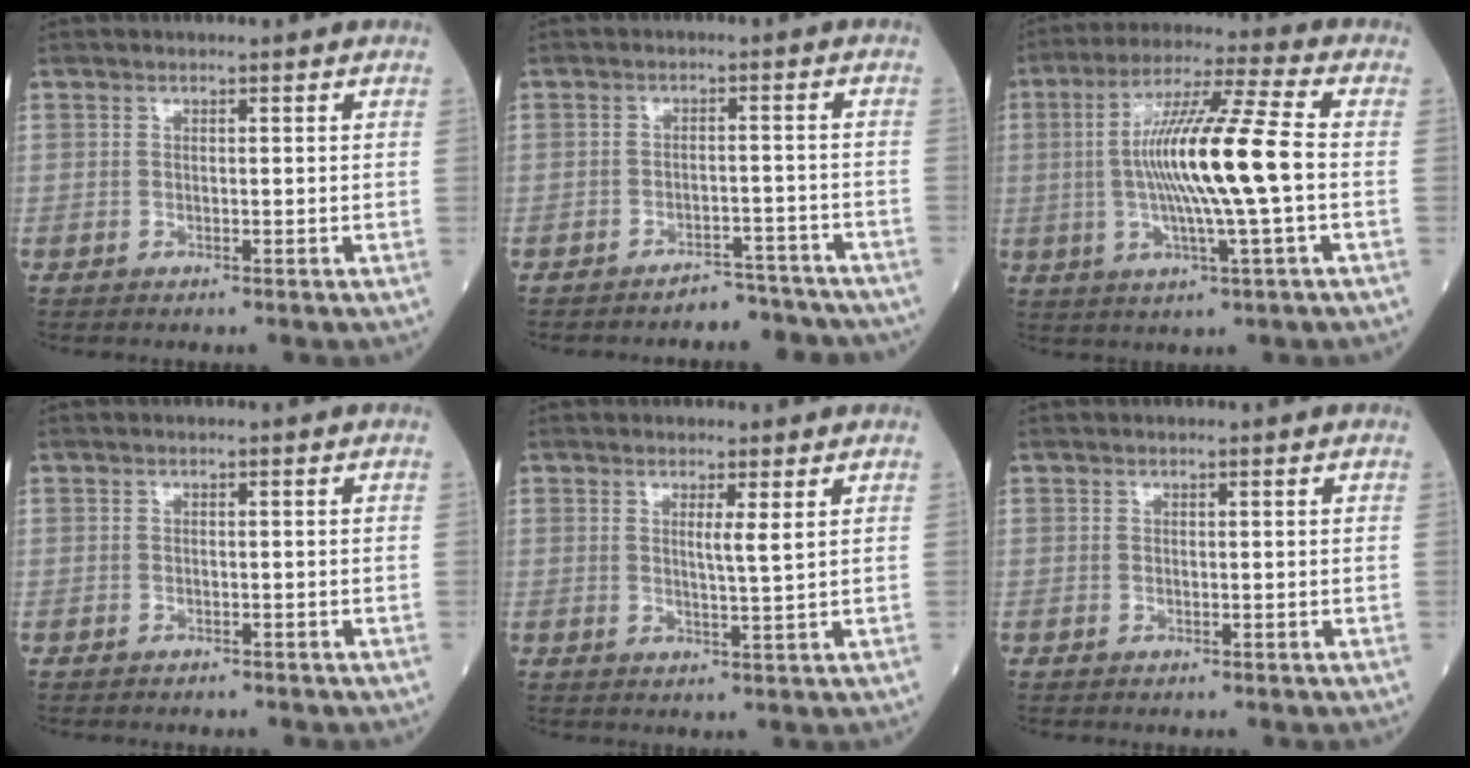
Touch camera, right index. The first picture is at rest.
{"total": 6.8, "force": [-6.4, 2.1, 0.7], "torque": [0.010, 0.016, -0.080]}
{"total": 14.3, "force": [-0.6, -0.3, 14.3], "torque": [-0.266, 0.007, -0.016]}
{"total": 2.1, "force": [-1.8, 0.7, 0.6], "torque": [-0.017, -0.002, -0.021]}
{"total": 2.4, "force": [0.9, -0.5, 2.1], "torque": [-0.035, -0.008, 0.015]}
{"total": 0.0}